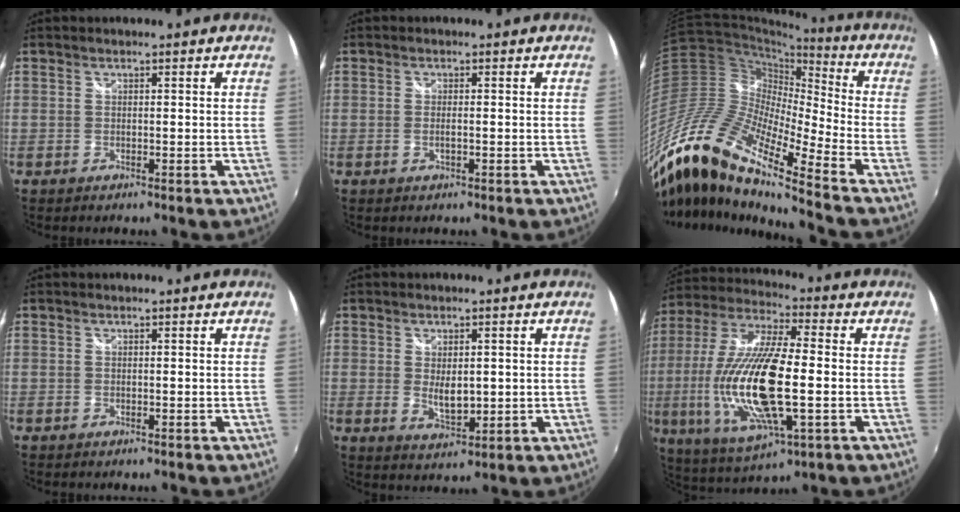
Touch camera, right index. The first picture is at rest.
{"total": 1.4, "force": [-0.2, 0.4, 1.4], "torque": [-0.026, -0.002, -0.004]}
{"total": 20.8, "force": [-15.1, 3.1, 14.0], "torque": [-0.235, -0.032, -0.307]}
{"total": 0.0}
{"total": 5.2, "force": [0.2, 2.7, 4.4], "torque": [-0.070, -0.011, 0.011]}
{"total": 22.3, "force": [-3.0, 7.3, 20.9], "torque": [-0.422, -0.023, -0.051]}